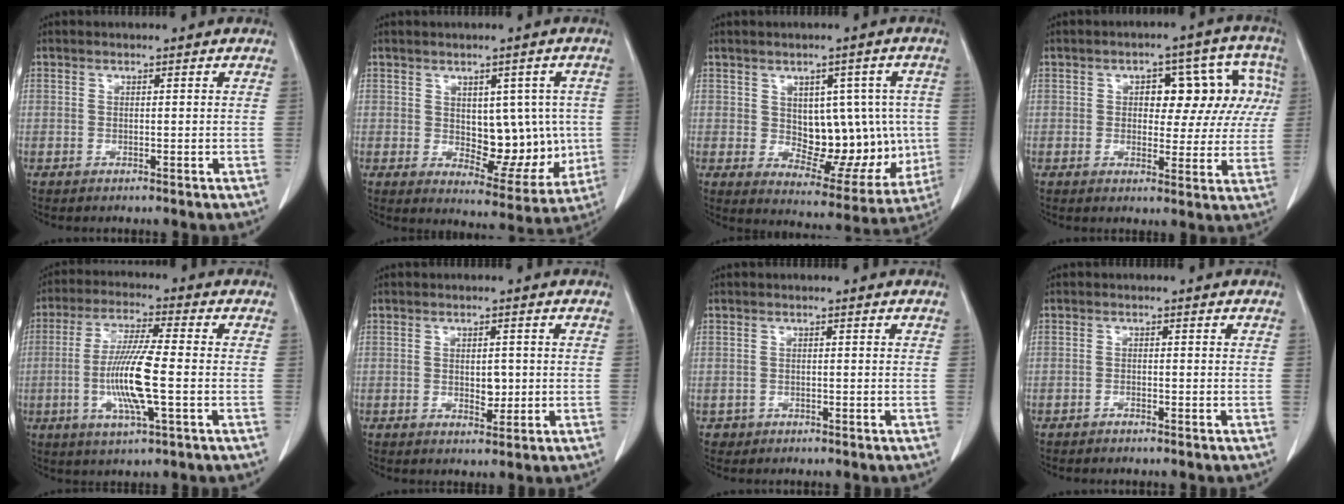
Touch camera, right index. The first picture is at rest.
{"total": 10.2, "force": [0.4, 5.9, 8.3], "torque": [-0.089, 0.005, 0.027]}
{"total": 13.2, "force": [0.6, 7.7, 10.7], "torque": [-0.125, 0.014, 0.036]}
{"total": 10.9, "force": [2.2, 5.6, 9.1], "torque": [-0.094, 0.043, 0.029]}
{"total": 11.1, "force": [-2.0, 0.7, 10.9], "torque": [-0.216, -0.010, -0.043]}
{"total": 2.7, "force": [-0.2, 1.6, 2.2], "torque": [-0.033, -0.001, 0.003]}
{"total": 1.4, "force": [-0.7, 1.2, -0.2], "torque": [-0.003, 0.006, -0.012]}
{"total": 0.8, "force": [-0.7, 0.2, 0.3], "torque": [-0.009, 0.000, -0.012]}